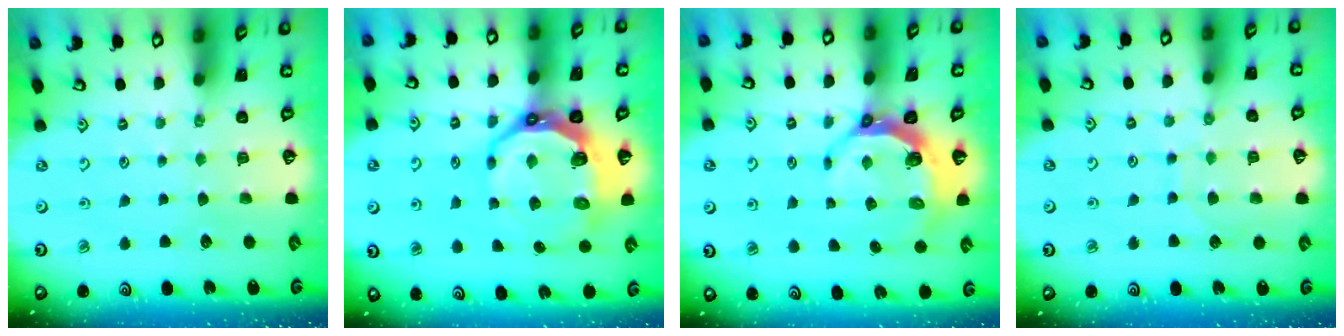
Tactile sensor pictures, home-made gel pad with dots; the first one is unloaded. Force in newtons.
{"total": 12.7, "press": 11.7, "slide": 5.0}
{"total": 6.2, "press": 5.1, "slide": 3.6}
{"total": 6.6, "press": 6.6, "slide": 0.6}